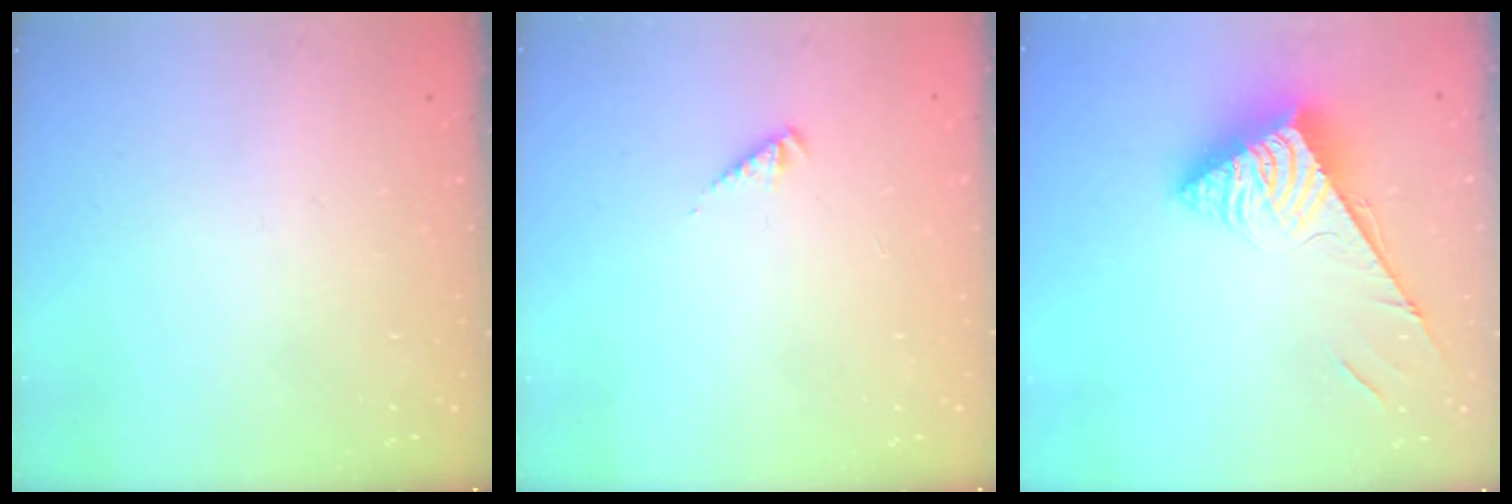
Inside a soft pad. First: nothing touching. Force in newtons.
{"total": 1.8, "press": 1.7, "slide": 0.4}
{"total": 6.3, "press": 6.3, "slide": 0.4}